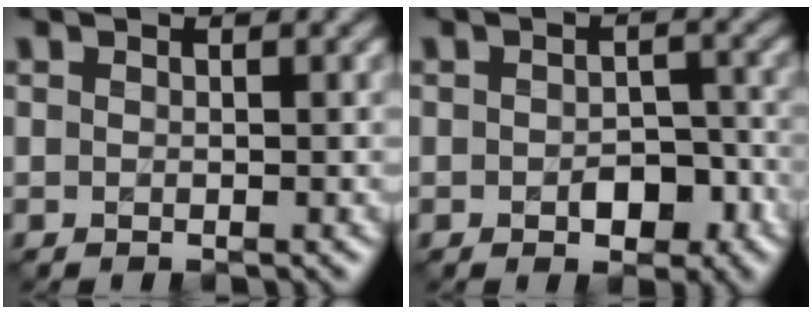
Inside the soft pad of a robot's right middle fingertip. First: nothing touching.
{"total": 3.2, "force": [-0.8, 2.1, 2.2], "torque": [-0.030, -0.002, -0.010]}